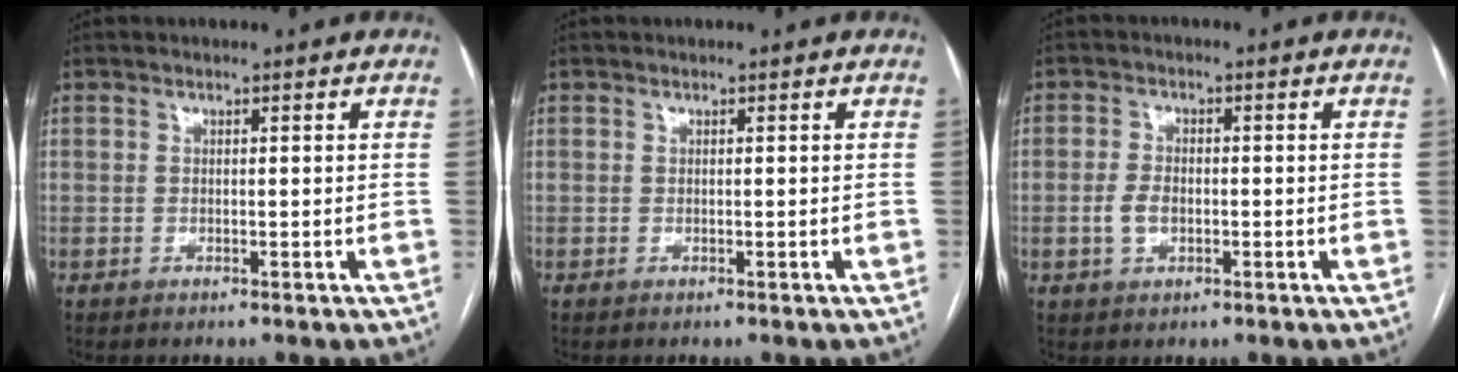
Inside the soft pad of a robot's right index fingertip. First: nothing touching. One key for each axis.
{"total": 0.0}
{"total": 3.4, "fx": -0.8, "fy": 2.0, "fz": 2.6, "tx": -0.059, "ty": 0.004, "tz": -0.014}